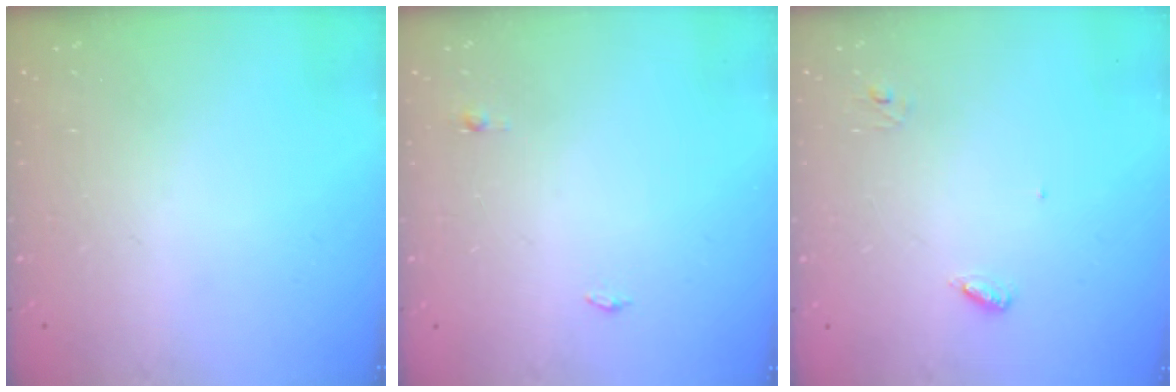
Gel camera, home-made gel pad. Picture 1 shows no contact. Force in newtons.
{"total": 7.6, "press": 3.3, "slide": 6.8}
{"total": 3.4, "press": 3.4, "slide": 0.3}